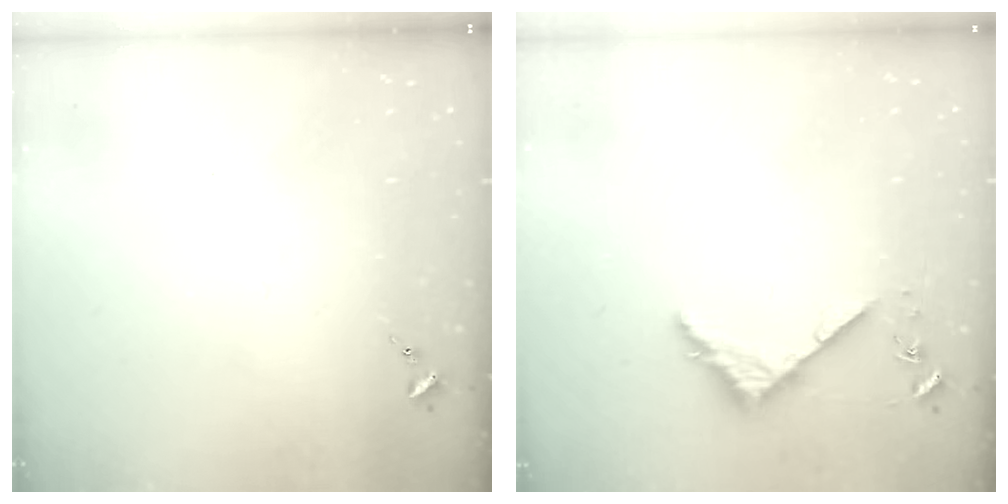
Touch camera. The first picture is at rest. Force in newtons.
{"total": 4.3, "press": 4.3, "slide": 0.4}